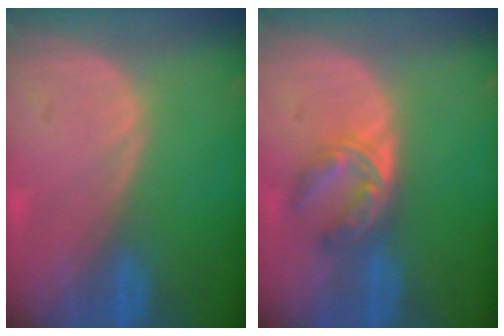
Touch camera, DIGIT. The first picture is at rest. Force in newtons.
{"total": 6.0, "press": 5.0, "slide": 3.3}